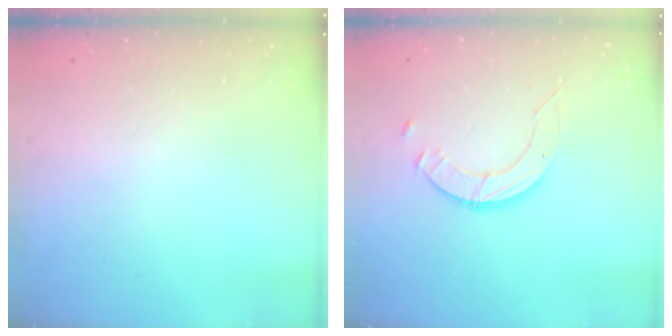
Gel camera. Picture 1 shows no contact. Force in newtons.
{"total": 3.6, "press": 3.5, "slide": 0.3}